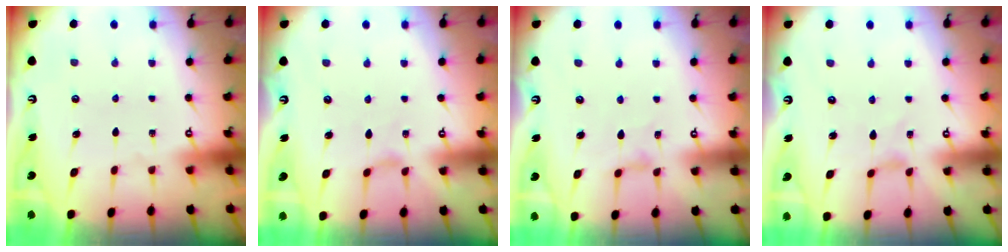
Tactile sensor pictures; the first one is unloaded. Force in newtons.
{"total": 1.1, "press": 1.1, "slide": 0.3}
{"total": 2.3, "press": 2.2, "slide": 0.6}
{"total": 0.0}